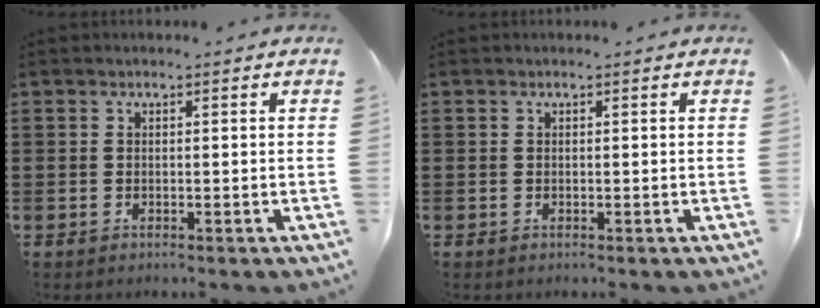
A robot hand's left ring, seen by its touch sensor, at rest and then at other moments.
{"total": 0.0}